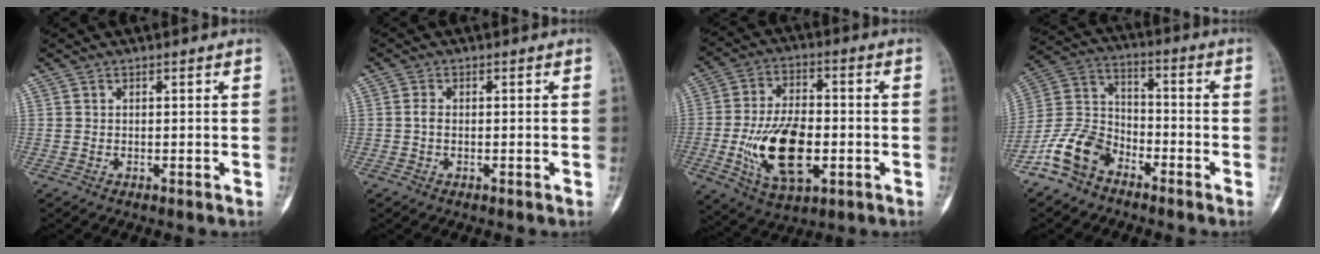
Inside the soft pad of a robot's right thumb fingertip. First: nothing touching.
{"total": 1.3, "force": [-0.1, 0.8, 1.0], "torque": [-0.019, 0.001, -0.004]}
{"total": 16.2, "force": [-3.3, 8.6, 13.3], "torque": [-0.231, 0.008, -0.048]}
{"total": 10.9, "force": [-7.3, 6.6, 4.6], "torque": [-0.086, 0.051, -0.154]}